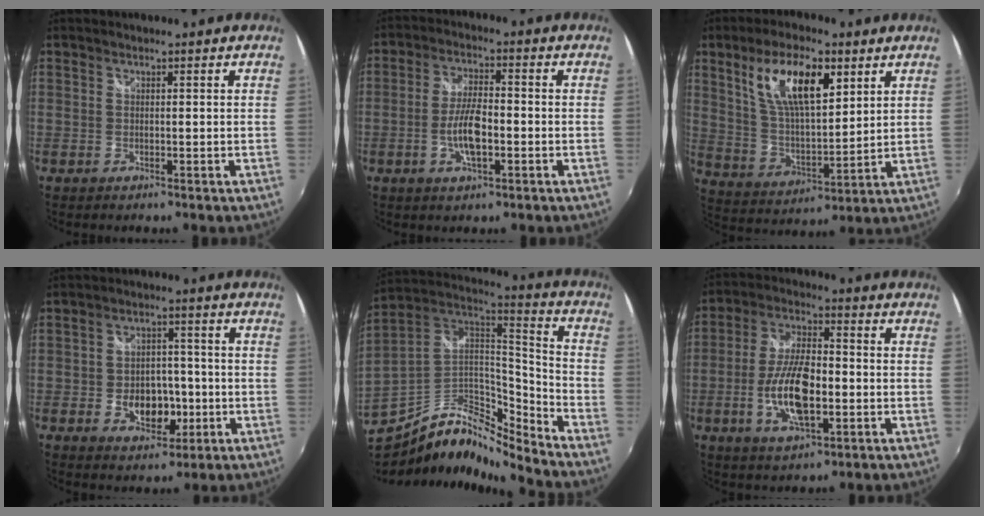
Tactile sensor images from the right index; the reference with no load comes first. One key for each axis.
{"total": 7.3, "fx": -2.0, "fy": 2.6, "fz": 6.5, "tx": -0.130, "ty": 0.001, "tz": -0.038}
{"total": 14.9, "fx": 7.1, "fy": 5.8, "fz": 11.7, "tx": -0.214, "ty": 0.011, "tz": 0.137}
{"total": 8.9, "fx": -2.3, "fy": 6.4, "fz": 5.8, "tx": -0.113, "ty": 0.003, "tz": -0.028}
{"total": 15.9, "fx": -12.5, "fy": 6.2, "fz": 7.6, "tx": -0.167, "ty": 0.010, "tz": -0.242}
{"total": 12.7, "fx": -3.0, "fy": 5.2, "fz": 11.2, "tx": -0.226, "ty": -0.001, "tz": -0.054}